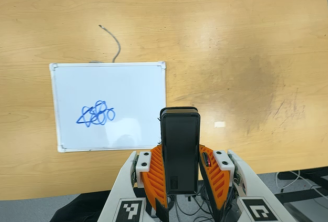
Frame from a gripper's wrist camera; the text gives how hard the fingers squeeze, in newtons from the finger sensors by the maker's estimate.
{"total": 4.1, "left": 2.7, "right": 5.4}